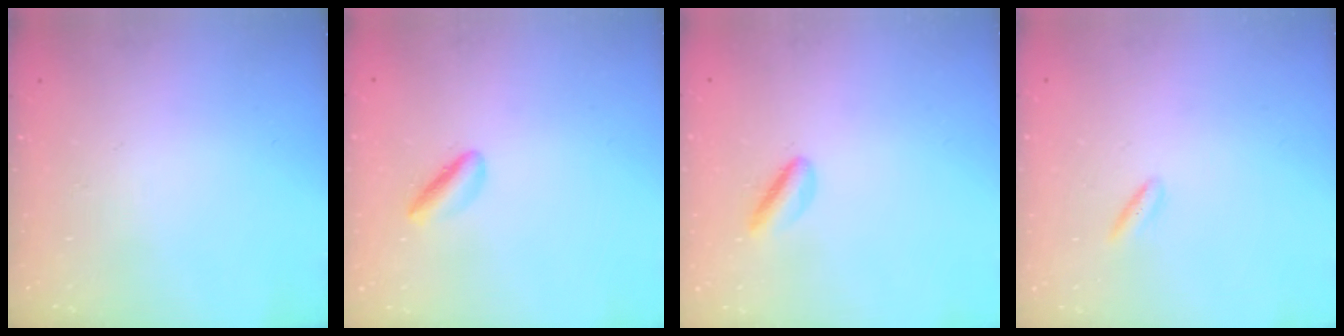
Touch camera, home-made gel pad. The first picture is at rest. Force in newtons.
{"total": 2.8, "press": 2.8, "slide": 0.5}
{"total": 3.2, "press": 2.9, "slide": 1.4}
{"total": 1.7, "press": 1.5, "slide": 0.8}